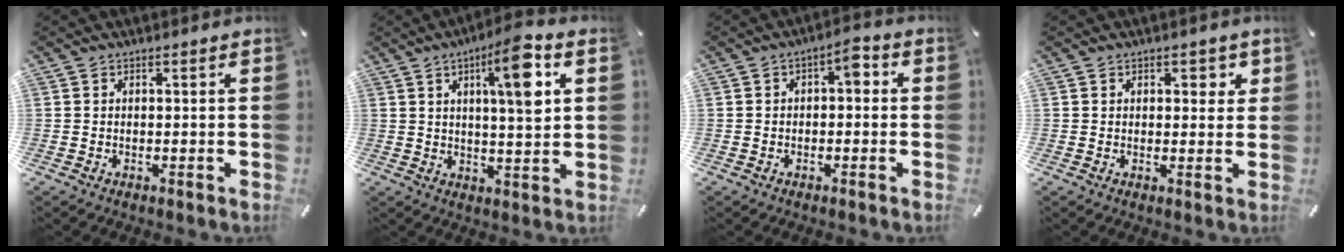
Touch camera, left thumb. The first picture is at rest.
{"total": 11.4, "force": [4.6, 2.4, 10.2], "torque": [-0.155, -0.013, 0.063]}
{"total": 3.8, "force": [-0.5, 2.1, 3.2], "torque": [-0.047, 0.012, -0.017]}
{"total": 2.3, "force": [1.0, 1.6, 1.3], "torque": [-0.004, -0.003, 0.010]}